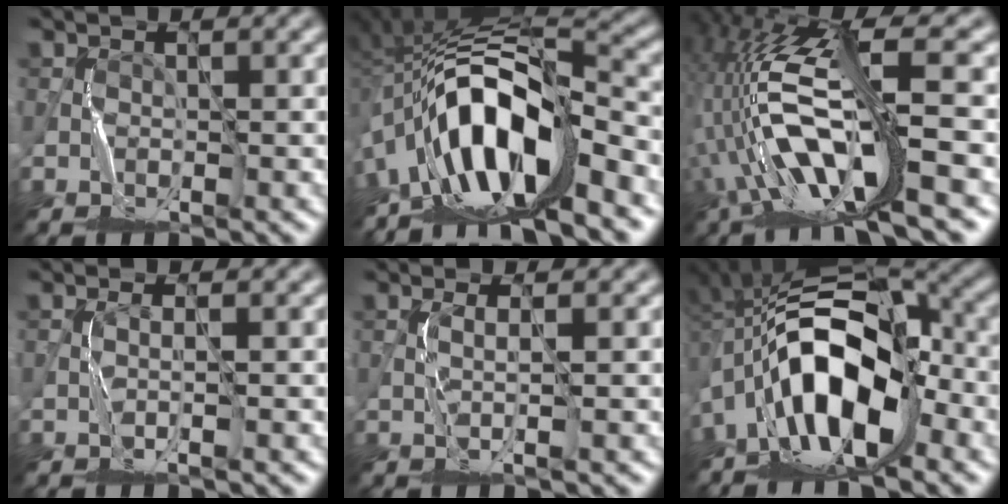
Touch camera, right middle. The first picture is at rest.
{"total": 12.0, "force": [-6.0, 3.4, 9.8], "torque": [-0.159, 0.019, -0.111]}
{"total": 13.7, "force": [-3.8, 2.9, 12.9], "torque": [-0.267, 0.017, -0.062]}
{"total": 0.9, "force": [0.0, -0.7, 0.6], "torque": [-0.017, 0.006, -0.001]}
{"total": 1.3, "force": [0.5, -0.7, 0.9], "torque": [-0.018, 0.000, 0.011]}
{"total": 12.2, "force": [-4.1, 4.9, 10.3], "torque": [-0.177, 0.022, -0.083]}